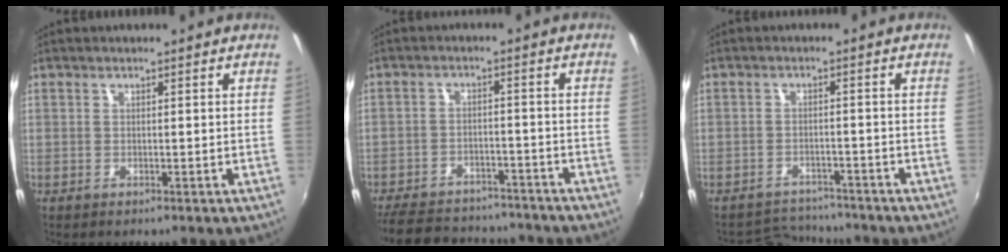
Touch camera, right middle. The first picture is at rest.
{"total": 18.5, "force": [-15.8, 6.9, 6.8], "torque": [-0.161, 0.009, -0.217]}
{"total": 7.0, "force": [-6.9, 1.4, 0.2], "torque": [-0.021, 0.007, -0.109]}